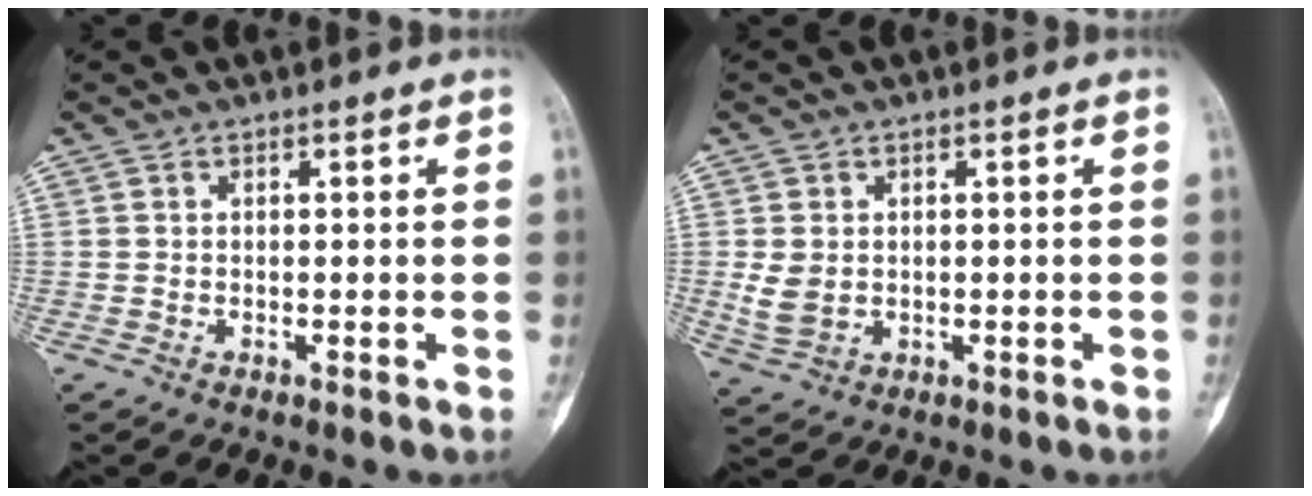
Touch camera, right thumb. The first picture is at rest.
{"total": 4.4, "force": [0.1, 3.4, 2.8], "torque": [-0.051, -0.002, 0.011]}